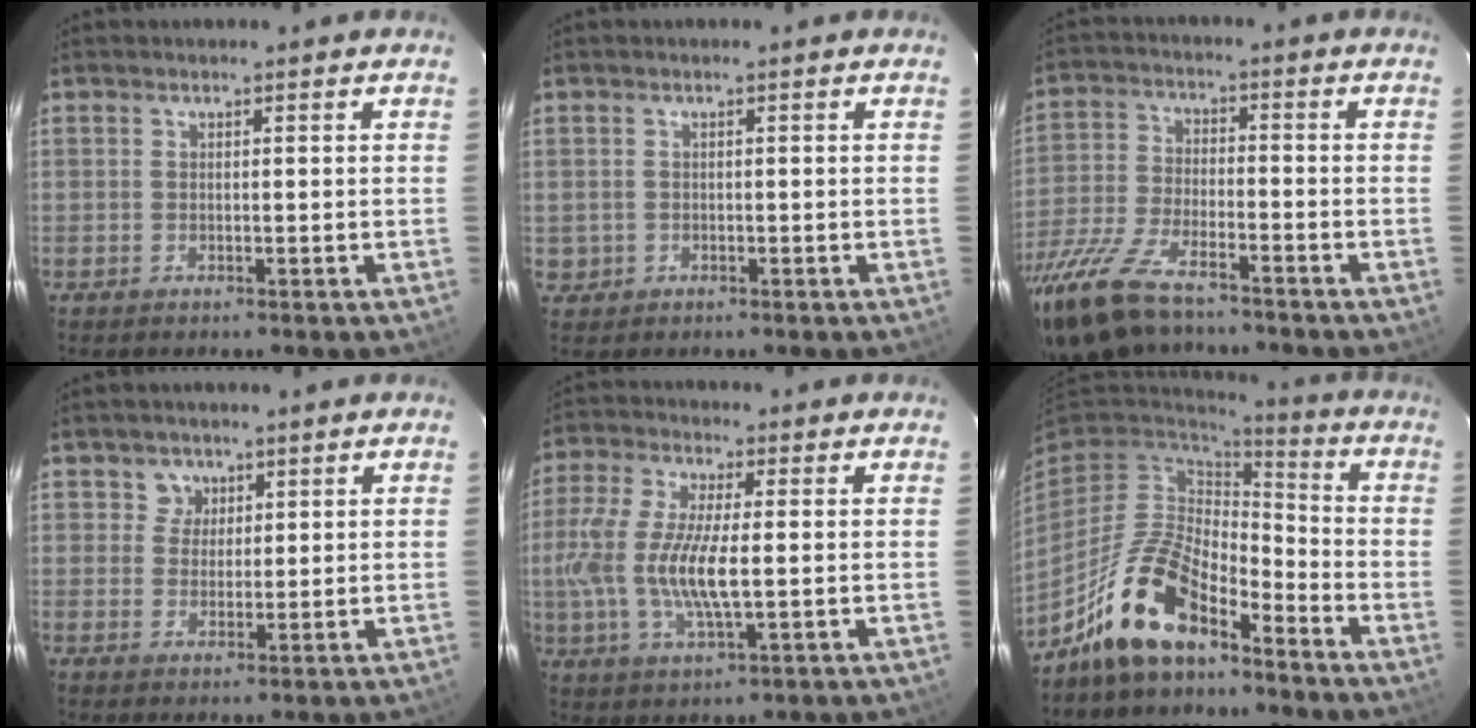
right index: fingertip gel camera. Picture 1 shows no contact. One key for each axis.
{"total": 2.2, "fx": -0.2, "fy": 2.2, "fz": 0.2, "tx": -0.001, "ty": 0.005, "tz": 0.000}
{"total": 19.7, "fx": -15.0, "fy": 7.1, "fz": 10.6, "tx": -0.242, "ty": -0.038, "tz": -0.278}
{"total": 3.3, "fx": 1.6, "fy": 2.9, "fz": 0.0, "tx": 0.015, "ty": 0.013, "tz": 0.025}
{"total": 12.4, "fx": -0.9, "fy": 3.8, "fz": 11.8, "tx": -0.250, "ty": -0.003, "tz": -0.019}
{"total": 14.7, "fx": -9.9, "fy": 6.2, "fz": 9.0, "tx": -0.188, "ty": 0.002, "tz": -0.187}